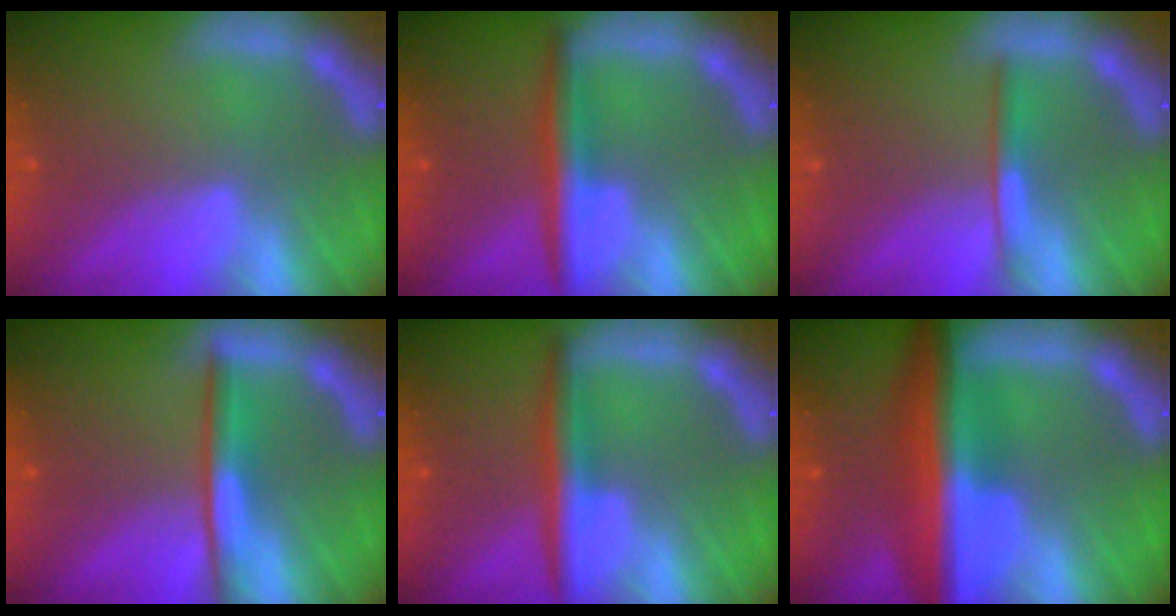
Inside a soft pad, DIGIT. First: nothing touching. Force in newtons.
{"total": 4.0}
{"total": 2.0}
{"total": 3.5}
{"total": 4.0}
{"total": 10.0}